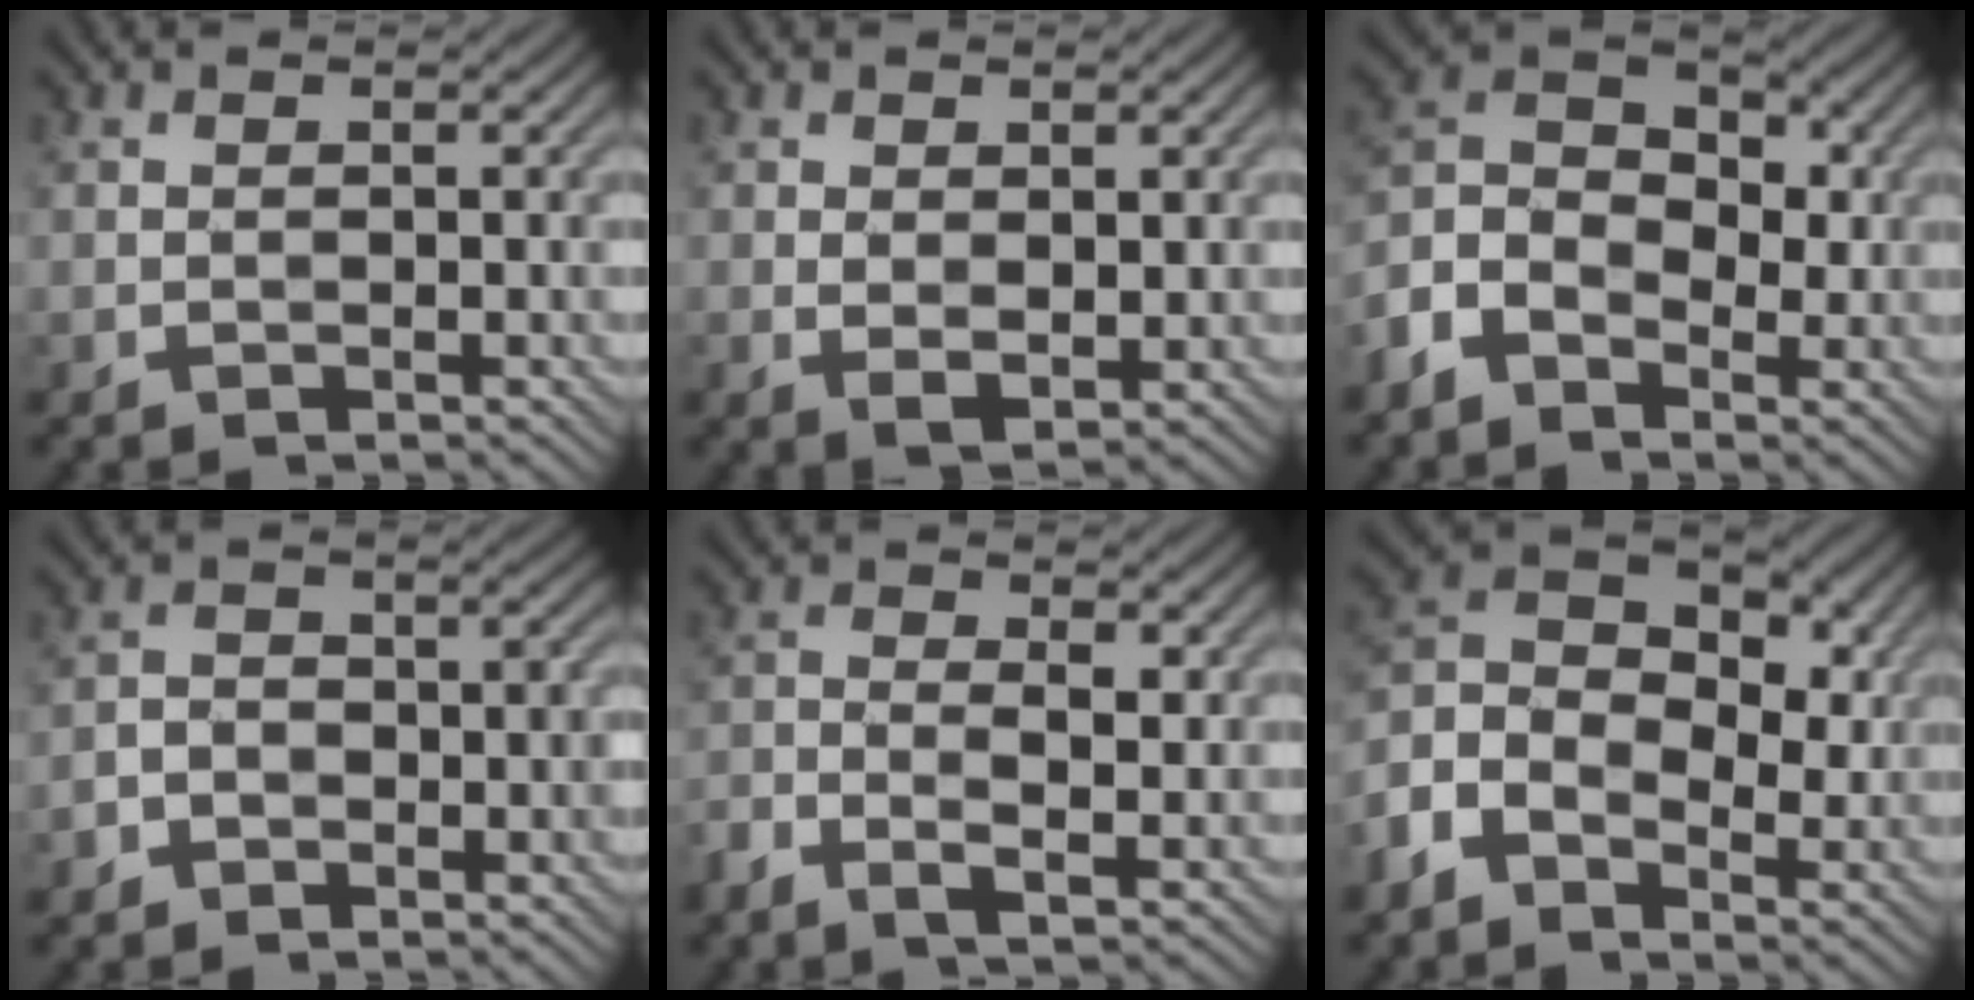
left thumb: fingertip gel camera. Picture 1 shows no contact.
{"total": 2.6, "force": [0.5, 1.6, 2.0], "torque": [-0.039, -0.009, 0.014]}
{"total": 8.2, "force": [-3.2, 5.6, 5.0], "torque": [-0.111, 0.005, -0.085]}
{"total": 4.1, "force": [-2.9, 2.4, 1.8], "torque": [-0.030, 0.004, -0.058]}
{"total": 4.6, "force": [-1.6, 2.2, 3.7], "torque": [-0.078, -0.003, -0.032]}
{"total": 10.5, "force": [-2.5, 7.2, 7.3], "torque": [-0.160, 0.002, -0.069]}